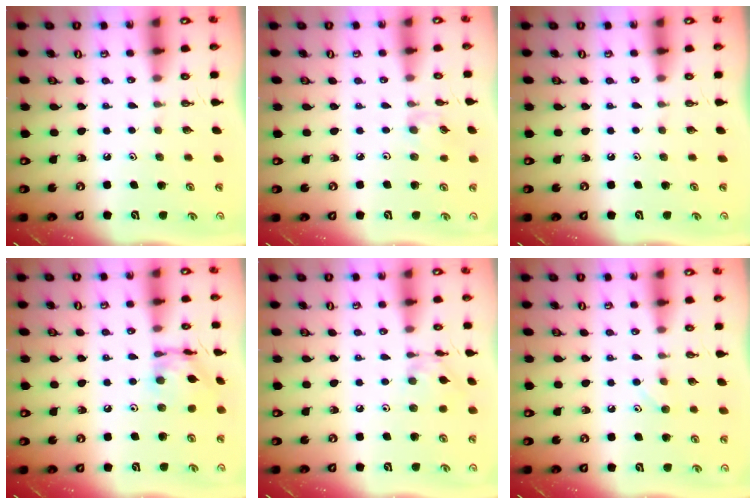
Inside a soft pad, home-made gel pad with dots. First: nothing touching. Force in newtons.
{"total": 2.9, "press": 2.8, "slide": 0.5}
{"total": 0.0}
{"total": 10.9, "press": 10.8, "slide": 0.9}
{"total": 3.8, "press": 3.8, "slide": 0.1}
{"total": 4.2, "press": 4.2, "slide": 0.6}